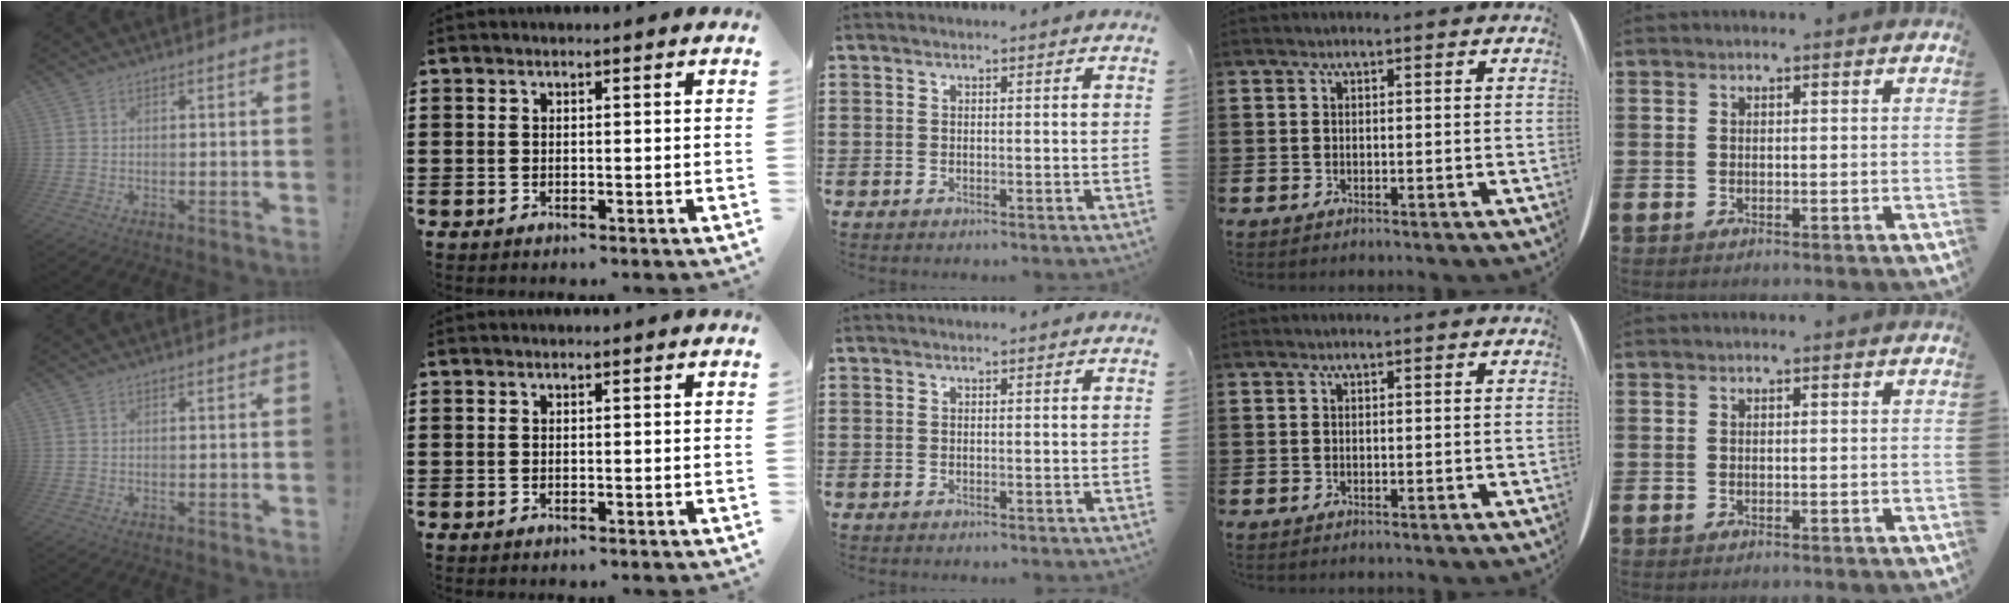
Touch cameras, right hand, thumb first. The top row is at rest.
{}